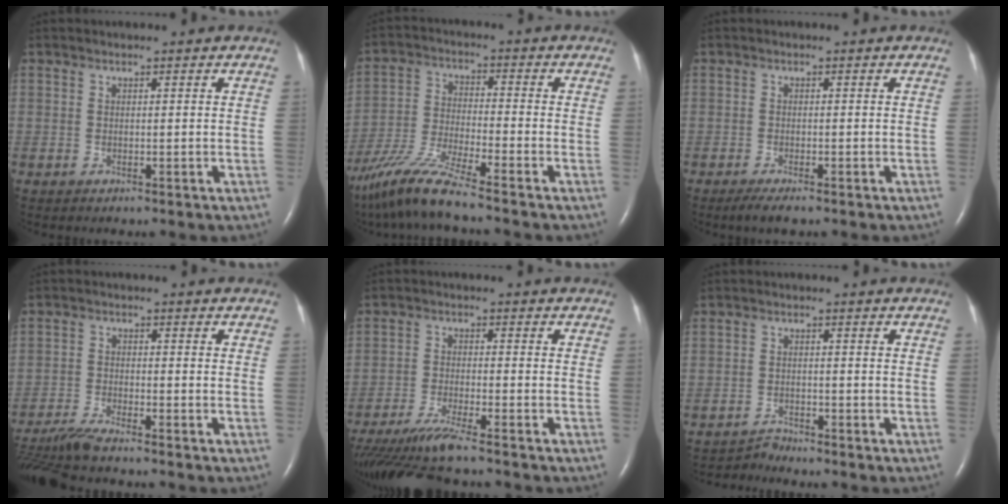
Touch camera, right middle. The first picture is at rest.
{"total": 10.6, "force": [-8.7, -0.6, 6.0], "torque": [-0.126, -0.029, -0.168]}
{"total": 2.7, "force": [-1.9, 0.4, 1.8], "torque": [-0.038, -0.008, -0.034]}
{"total": 7.2, "force": [-6.5, -0.4, 3.0], "torque": [-0.056, -0.024, -0.119]}
{"total": 10.7, "force": [-9.3, -0.4, 5.3], "torque": [-0.097, -0.030, -0.161]}
{"total": 2.2, "force": [-2.0, -0.3, -1.0], "torque": [0.021, -0.014, -0.033]}